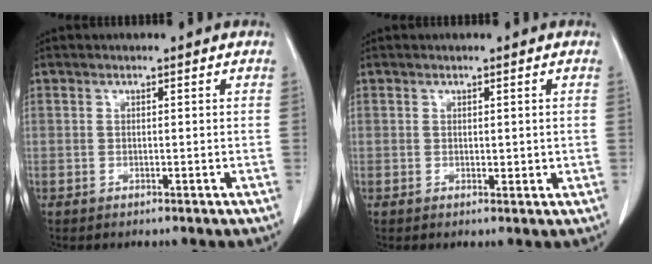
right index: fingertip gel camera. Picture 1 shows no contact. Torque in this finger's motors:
{"motor_torque": [0.02, 0.22, 0.05, 0.02]}